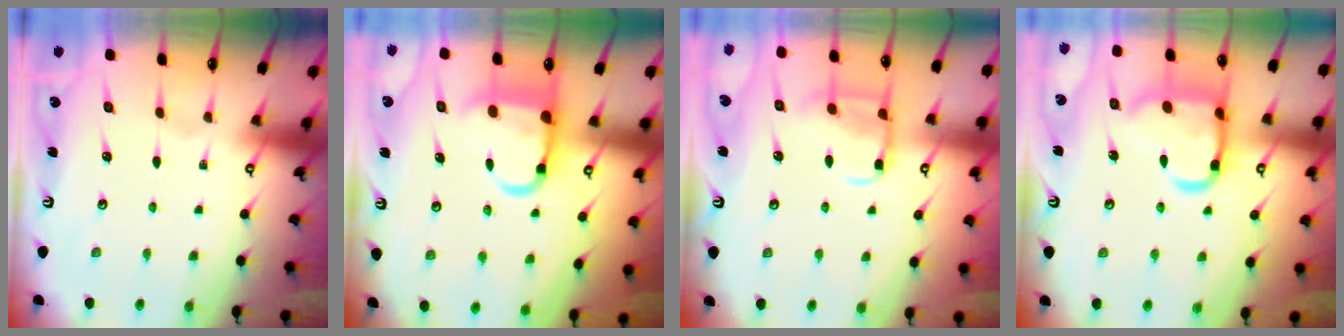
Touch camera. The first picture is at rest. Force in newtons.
{"total": 9.7, "press": 9.6, "slide": 1.2}
{"total": 10.6, "press": 10.6, "slide": 1.0}
{"total": 17.4, "press": 17.3, "slide": 1.6}